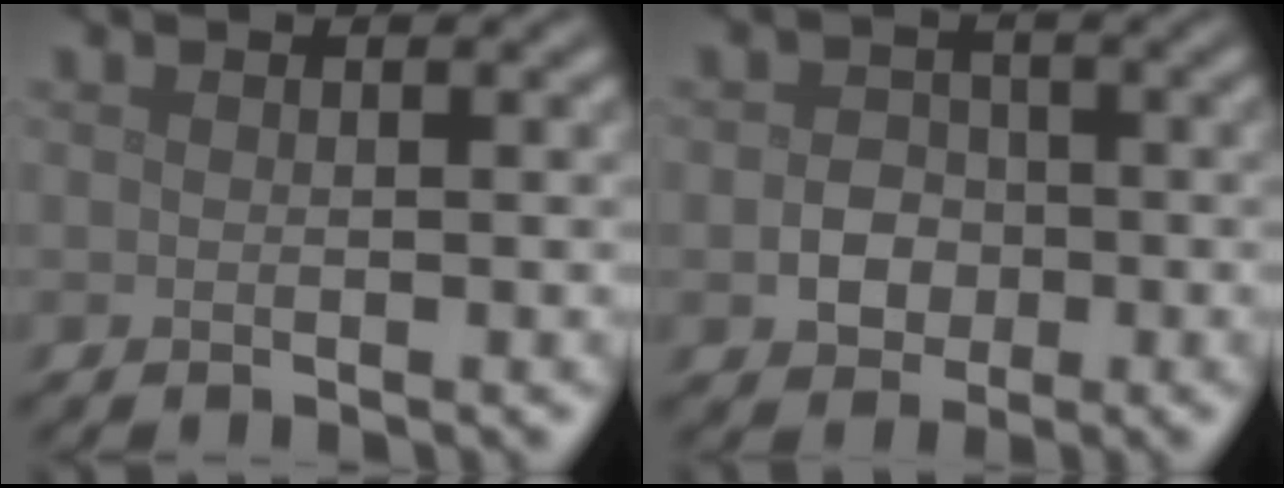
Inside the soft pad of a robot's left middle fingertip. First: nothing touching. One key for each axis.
{"total": 2.8, "fx": -0.8, "fy": 2.3, "fz": 1.2, "tx": -0.015, "ty": 0.001, "tz": -0.018}